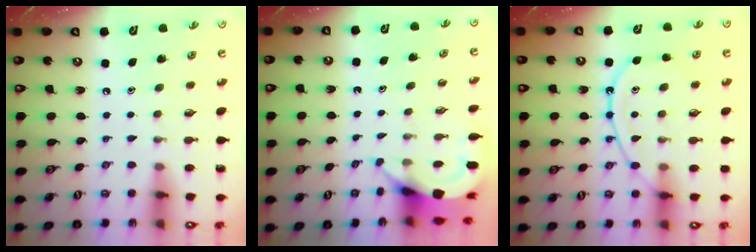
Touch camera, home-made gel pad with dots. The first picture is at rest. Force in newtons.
{"total": 3.6, "press": 3.6, "slide": 0.3}
{"total": 13.3, "press": 13.2, "slide": 1.3}